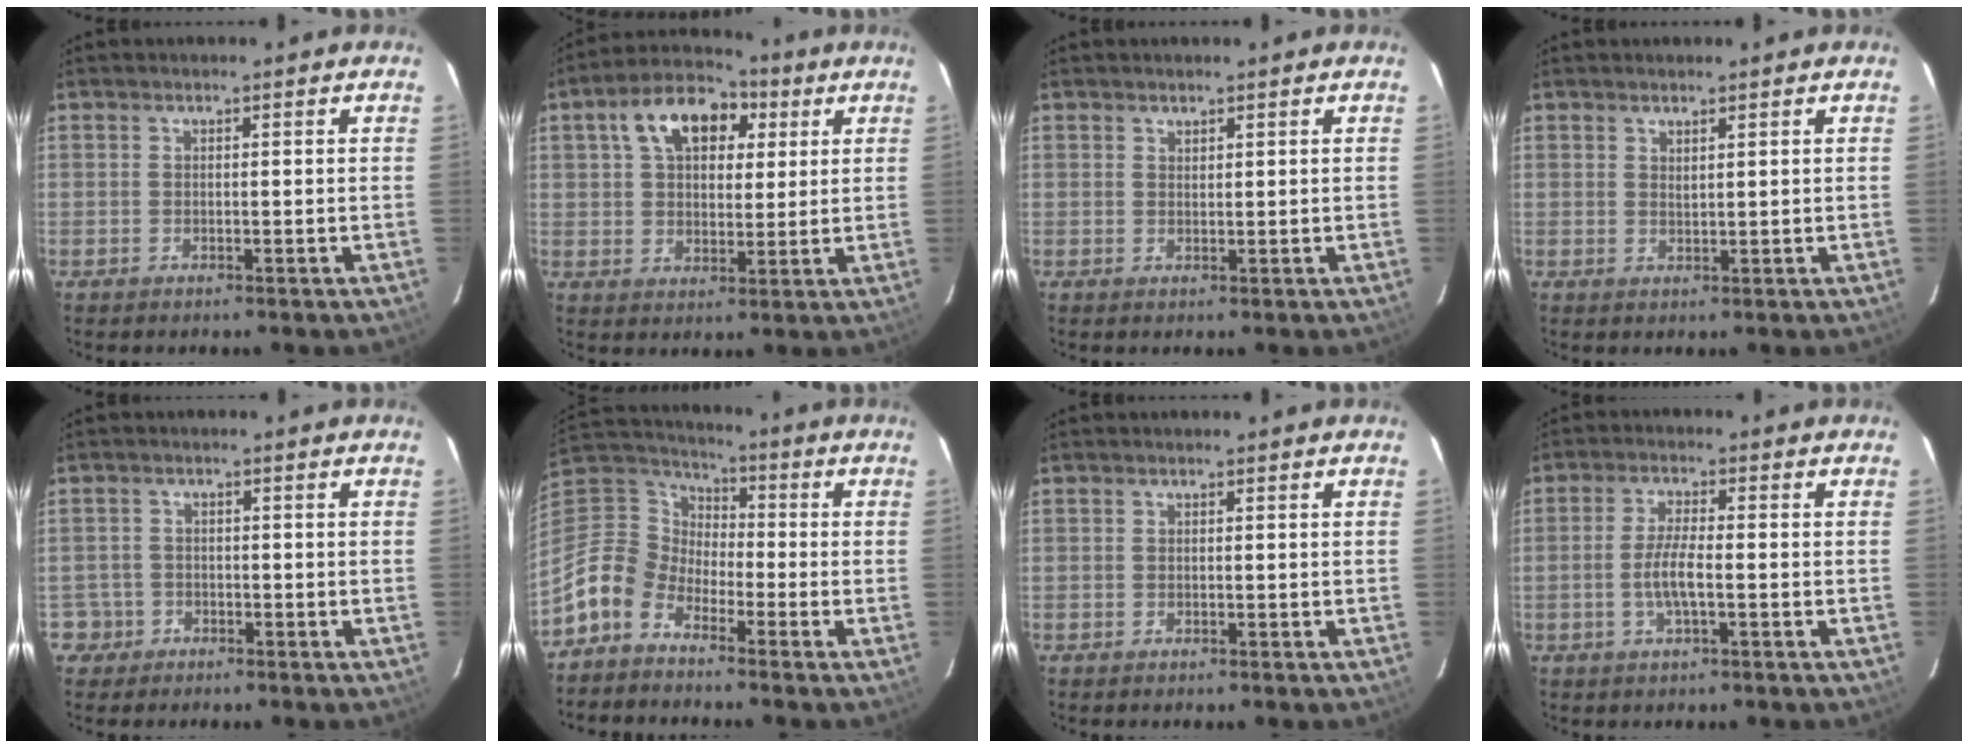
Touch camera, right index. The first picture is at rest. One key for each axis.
{"total": 12.9, "fx": 5.1, "fy": 8.0, "fz": 8.8, "tx": -0.157, "ty": 0.042, "tz": 0.080}
{"total": 0.9, "fx": 0.8, "fy": 0.3, "fz": 0.1, "tx": -0.002, "ty": 0.001, "tz": 0.016}
{"total": 1.3, "fx": 1.1, "fy": 0.2, "fz": 0.7, "tx": -0.013, "ty": 0.000, "tz": 0.018}
{"total": 4.5, "fx": -2.4, "fy": 3.8, "fz": -0.2, "tx": 0.002, "ty": 0.028, "tz": -0.047}
{"total": 10.2, "fx": -7.0, "fy": 6.6, "fz": 3.4, "tx": -0.087, "ty": 0.026, "tz": -0.161}
{"total": 0.0}
{"total": 5.0, "fx": -1.3, "fy": 1.0, "fz": 4.7, "tx": -0.095, "ty": -0.003, "tz": -0.025}